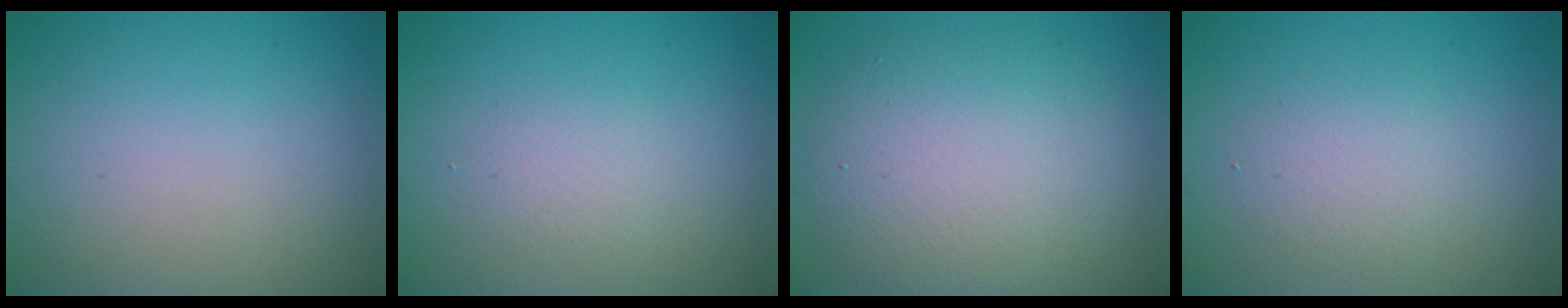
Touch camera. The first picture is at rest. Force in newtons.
{"total": 1.3, "press": 1.3, "slide": 0.1}
{"total": 7.5, "press": 7.4, "slide": 0.5}
{"total": 2.1, "press": 2.1, "slide": 0.1}